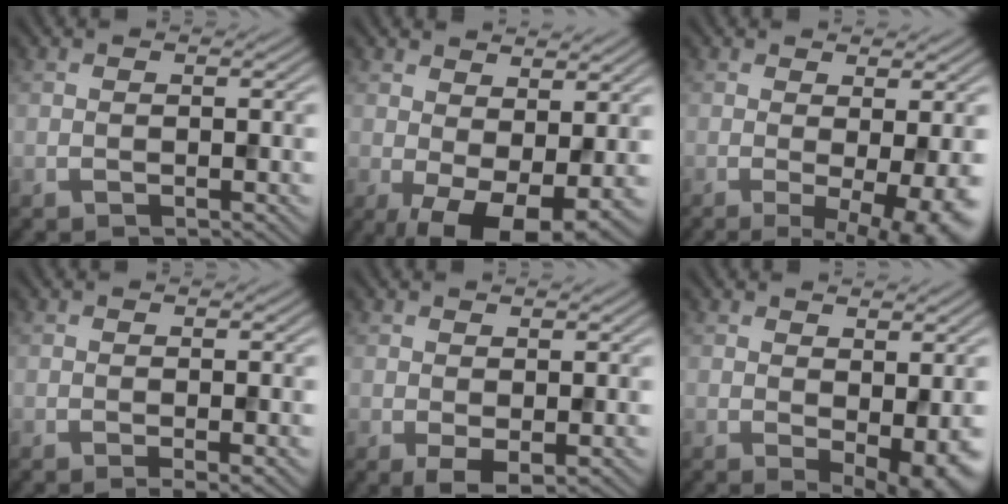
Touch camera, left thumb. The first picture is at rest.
{"total": 8.3, "force": [-0.5, 4.3, 7.1], "torque": [-0.121, -0.018, 0.002]}
{"total": 6.9, "force": [-1.2, 1.4, 6.6], "torque": [-0.092, -0.012, -0.012]}
{"total": 1.5, "force": [-0.4, 0.1, 1.4], "torque": [-0.027, -0.005, -0.008]}
{"total": 2.1, "force": [-0.1, 1.0, 1.8], "torque": [-0.037, -0.007, 0.001]}
{"total": 5.4, "force": [-0.2, 2.2, 4.9], "torque": [-0.071, -0.014, 0.008]}